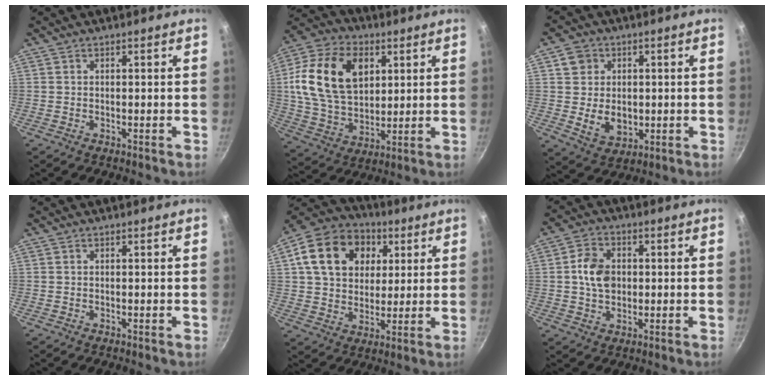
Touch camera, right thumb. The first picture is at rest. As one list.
[{"total": 19.9, "force": [5.2, 13.4, 13.7], "torque": [-0.236, -0.006, 0.090]}, {"total": 8.6, "force": [0.1, 7.4, 4.4], "torque": [-0.046, -0.012, 0.007]}, {"total": 0.0}, {"total": 18.6, "force": [5.4, 14.3, 10.5], "torque": [-0.165, 0.013, 0.084]}, {"total": 7.3, "force": [0.5, 5.4, 4.8], "torque": [-0.072, 0.008, 0.003]}]